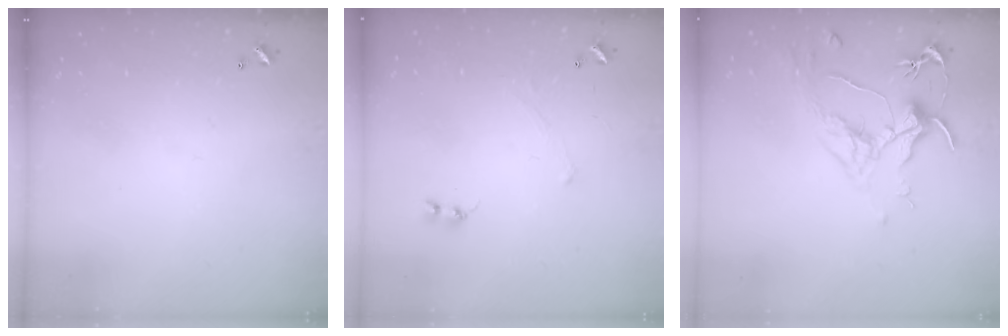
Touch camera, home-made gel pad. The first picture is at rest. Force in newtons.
{"total": 0.7, "press": 0.4, "slide": 0.5}
{"total": 1.6, "press": 1.4, "slide": 0.9}